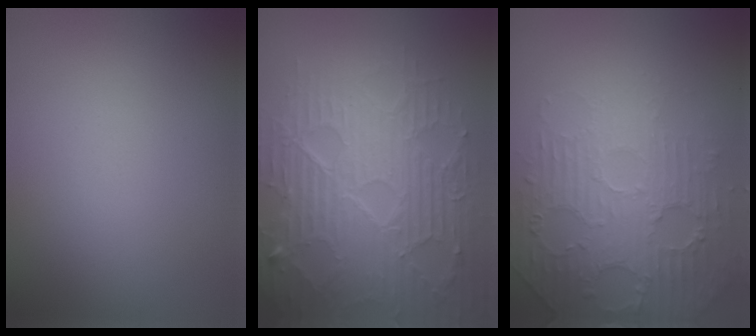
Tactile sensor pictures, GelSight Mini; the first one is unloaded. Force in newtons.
{"total": 9.6, "press": 6.4, "slide": 7.1}
{"total": 5.3, "press": 3.8, "slide": 3.6}